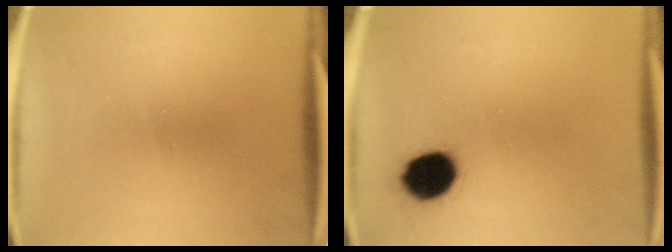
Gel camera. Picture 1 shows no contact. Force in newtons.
{"total": 9.9}